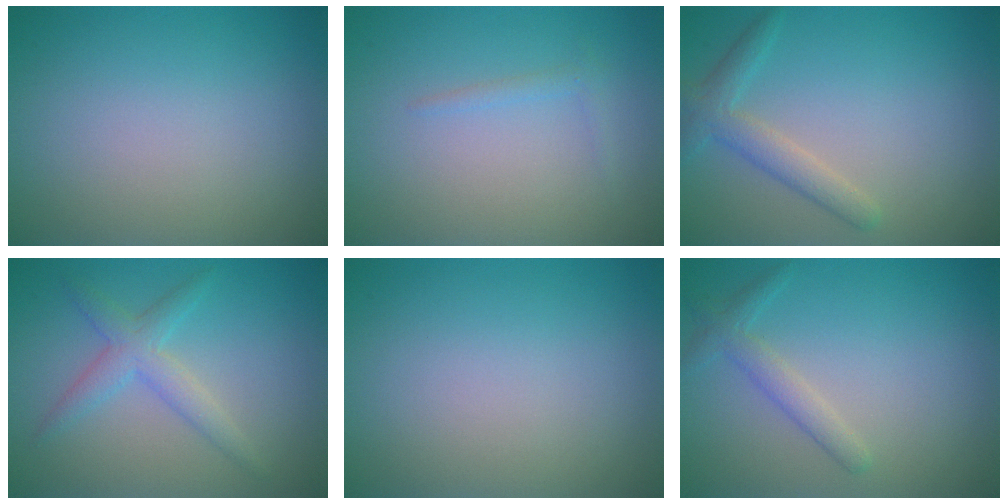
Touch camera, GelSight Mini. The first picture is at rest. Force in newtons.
{"total": 0.9, "press": 0.9, "slide": 0.0}
{"total": 2.7, "press": 2.7, "slide": 0.1}
{"total": 2.8, "press": 2.8, "slide": 0.1}
{"total": 0.0}
{"total": 2.0, "press": 2.0, "slide": 0.1}